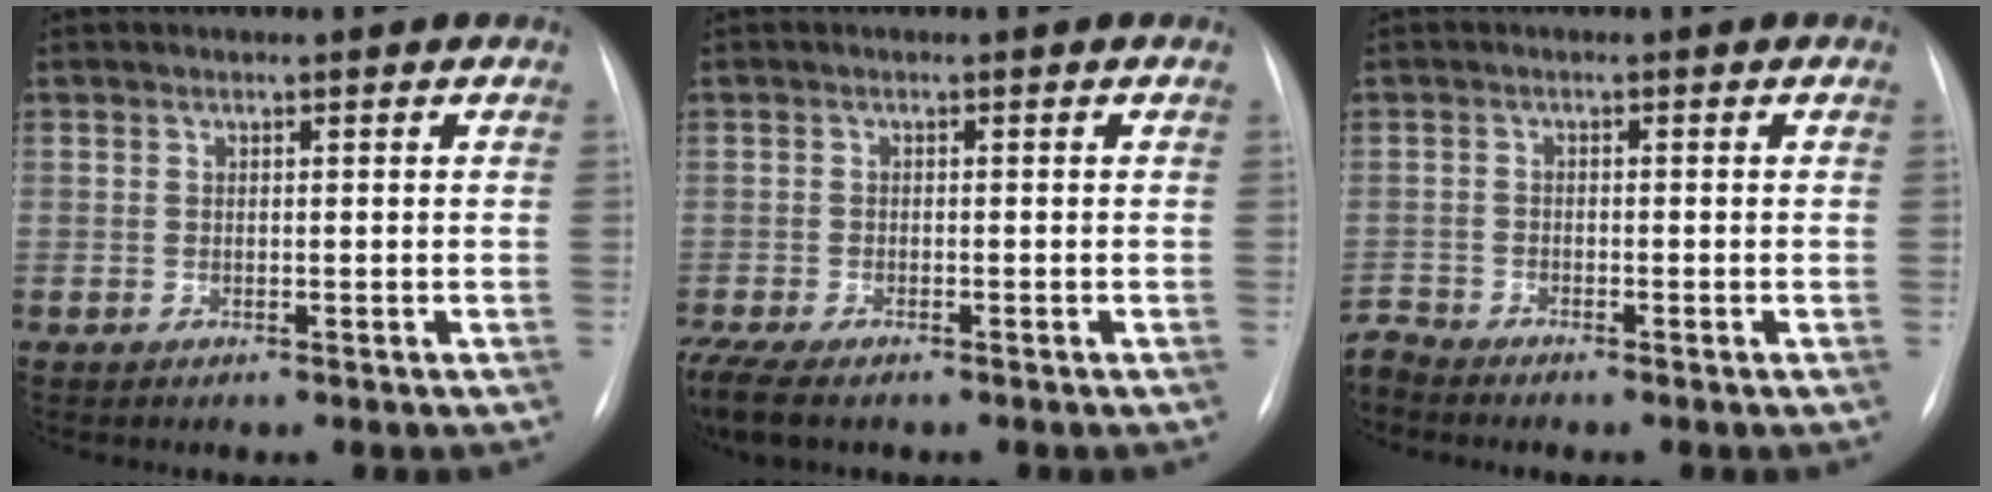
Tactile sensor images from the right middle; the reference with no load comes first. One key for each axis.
{"total": 8.4, "fx": -6.2, "fy": 2.9, "fz": 4.9, "tx": -0.106, "ty": -0.013, "tz": -0.101}
{"total": 2.5, "fx": -2.4, "fy": -0.7, "fz": -0.1, "tx": -0.004, "ty": -0.016, "tz": -0.049}